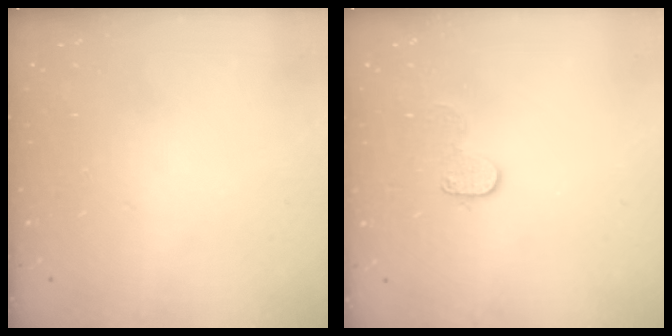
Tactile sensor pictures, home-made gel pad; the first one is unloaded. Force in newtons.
{"total": 8.4, "press": 8.4, "slide": 0.5}